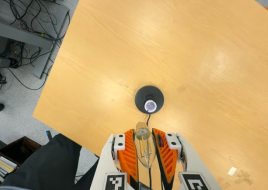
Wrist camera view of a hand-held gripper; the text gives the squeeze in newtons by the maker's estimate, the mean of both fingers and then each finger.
{"total": 22.9, "left": 24.4, "right": 21.4}